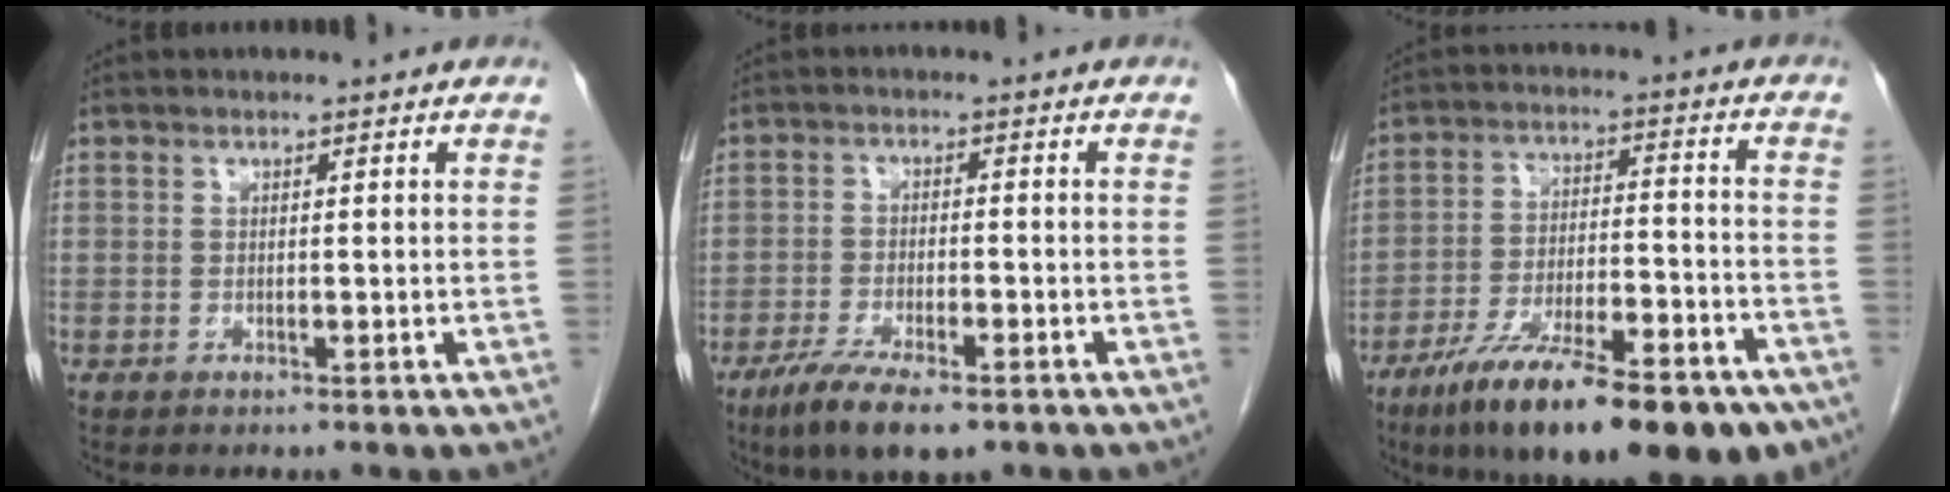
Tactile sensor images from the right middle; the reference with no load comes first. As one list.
[{"total": 8.6, "force": [-5.7, 2.2, 6.0], "torque": [-0.106, -0.017, -0.093]}, {"total": 21.2, "force": [-14.6, 5.1, 14.5], "torque": [-0.190, -0.010, -0.233]}]